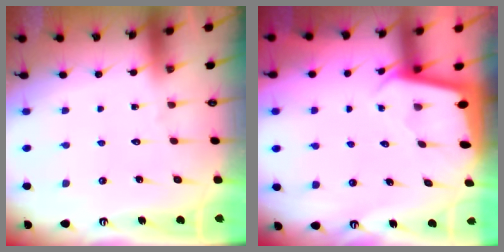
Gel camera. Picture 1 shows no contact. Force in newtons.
{"total": 1.9, "press": 1.9, "slide": 0.1}